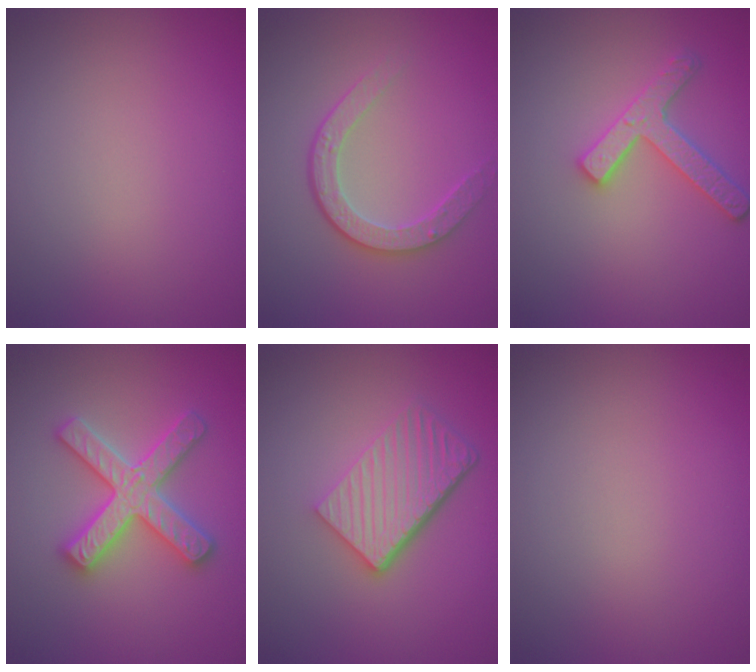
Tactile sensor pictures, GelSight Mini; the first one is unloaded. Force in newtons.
{"total": 3.2, "press": 2.6, "slide": 1.8}
{"total": 3.4, "press": 3.1, "slide": 1.4}
{"total": 5.0, "press": 4.9, "slide": 0.8}
{"total": 5.7, "press": 4.0, "slide": 4.1}
{"total": 0.0}